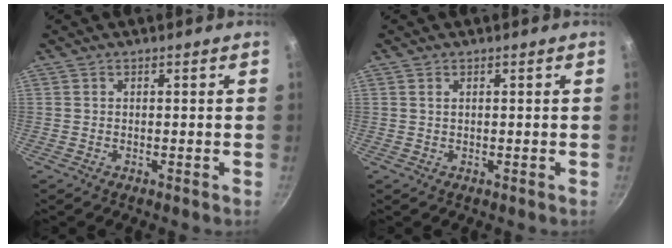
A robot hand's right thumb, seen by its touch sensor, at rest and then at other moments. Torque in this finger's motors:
{"motor_torque": [-0.09, 0.12, -0.19, 0.11, 0.06]}